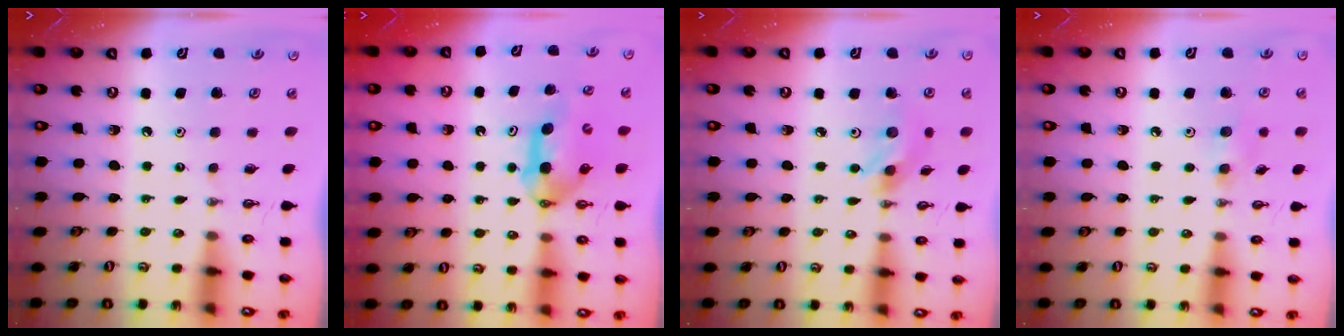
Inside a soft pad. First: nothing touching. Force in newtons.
{"total": 6.3, "press": 6.1, "slide": 1.4}
{"total": 7.5, "press": 7.5, "slide": 0.7}
{"total": 7.0, "press": 5.9, "slide": 3.7}